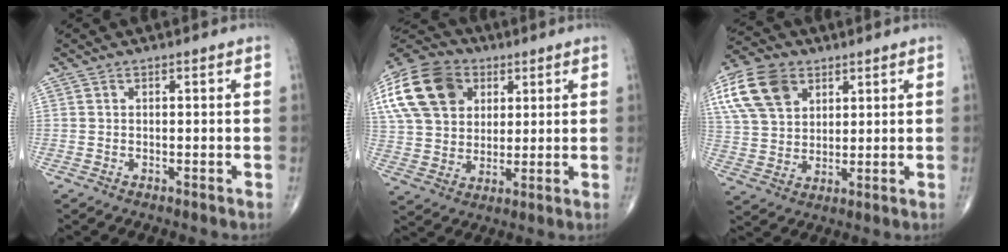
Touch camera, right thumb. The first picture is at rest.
{"total": 22.0, "force": [8.0, 16.2, 12.6], "torque": [-0.267, 0.025, 0.145]}
{"total": 13.9, "force": [6.1, 9.5, 8.1], "torque": [-0.150, -0.004, 0.117]}